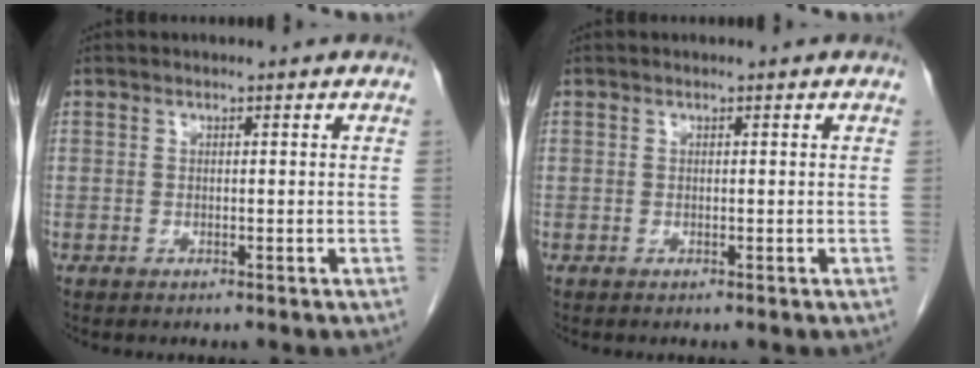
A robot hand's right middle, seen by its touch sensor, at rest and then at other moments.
{"total": 0.0}